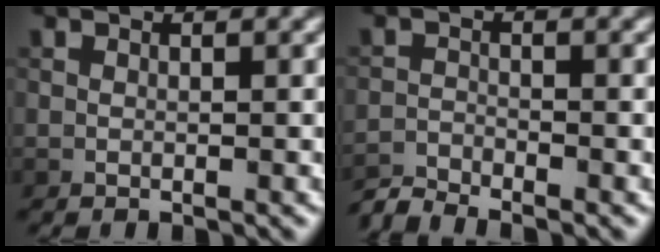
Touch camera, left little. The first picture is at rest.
{"total": 2.6, "force": [-2.5, 0.2, 0.4], "torque": [-0.011, -0.005, -0.059]}